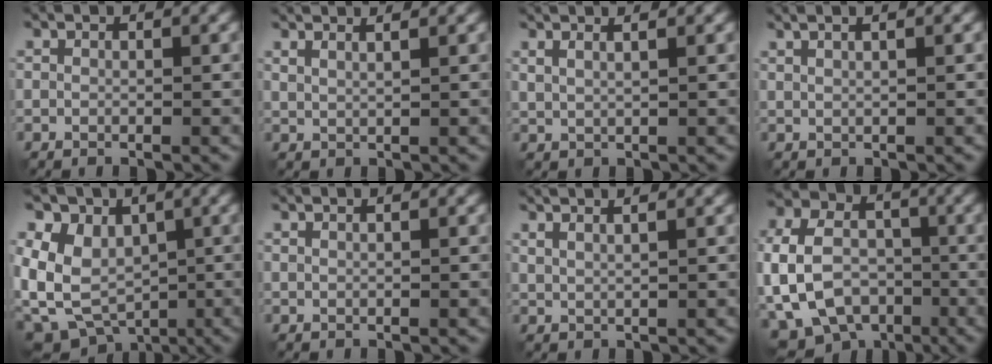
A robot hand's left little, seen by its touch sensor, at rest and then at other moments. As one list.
[{"total": 3.3, "force": [2.4, 1.1, 1.9], "torque": [-0.014, 0.021, 0.014]}, {"total": 3.1, "force": [2.1, 1.1, 2.0], "torque": [-0.019, 0.017, 0.014]}, {"total": 3.7, "force": [2.0, 1.5, 2.7], "torque": [-0.027, 0.026, 0.006]}, {"total": 7.7, "force": [-1.3, 6.3, 4.2], "torque": [-0.080, -0.013, -0.028]}, {"total": 1.3, "force": [0.9, 0.5, 0.8], "torque": [-0.003, 0.002, -0.001]}, {"total": 3.8, "force": [2.6, 1.3, 2.4], "torque": [-0.023, 0.023, 0.017]}, {"total": 13.4, "force": [-3.1, 10.5, 7.6], "torque": [-0.160, 0.004, -0.075]}]